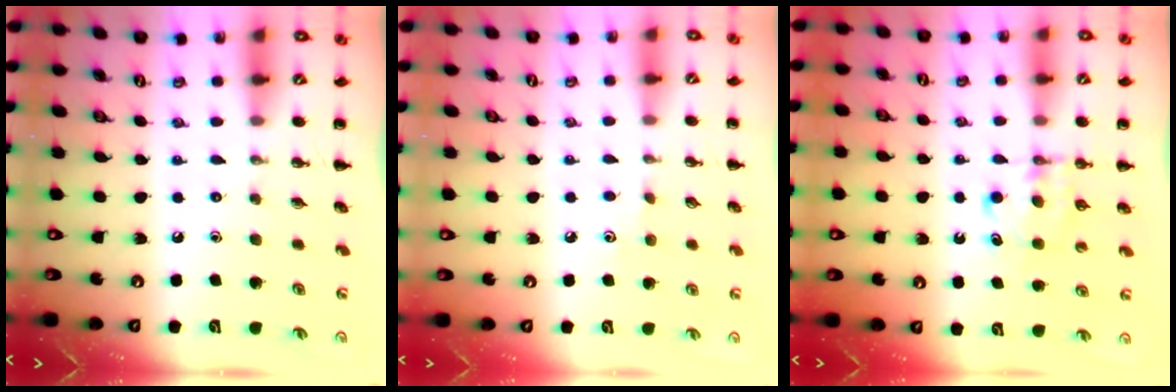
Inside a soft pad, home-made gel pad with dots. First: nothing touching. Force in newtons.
{"total": 3.8, "press": 3.6, "slide": 1.2}
{"total": 5.3, "press": 5.2, "slide": 1.0}